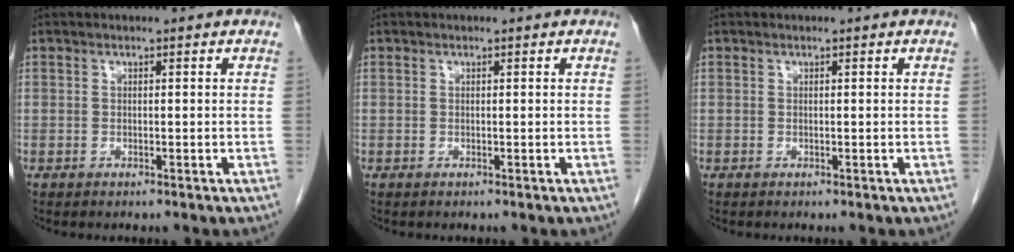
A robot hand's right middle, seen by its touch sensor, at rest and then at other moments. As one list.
[{"total": 0.0}, {"total": 0.0}]